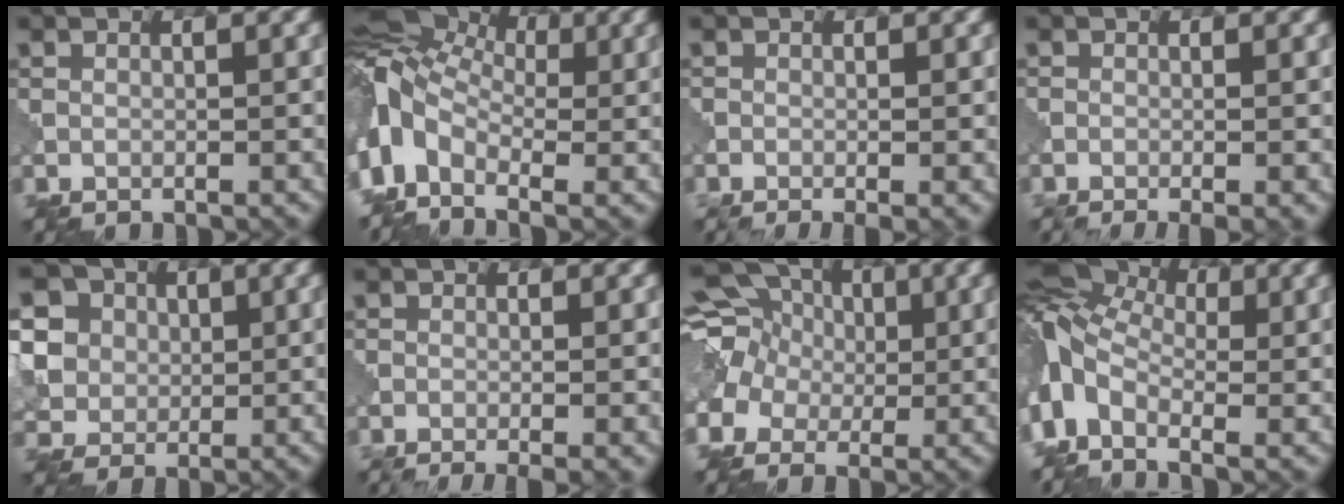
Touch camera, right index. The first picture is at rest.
{"total": 9.1, "force": [0.2, 6.5, 6.3], "torque": [-0.145, 0.006, 0.000]}
{"total": 3.5, "force": [-0.8, 1.6, 3.0], "torque": [-0.019, 0.000, -0.007]}
{"total": 3.7, "force": [-1.1, 1.6, 3.1], "torque": [-0.018, -0.001, -0.011]}
{"total": 9.1, "force": [3.5, 7.8, 3.0], "torque": [-0.095, 0.023, 0.055]}
{"total": 4.2, "force": [-1.4, 1.8, 3.4], "torque": [-0.019, -0.001, -0.015]}
{"total": 11.9, "force": [3.1, 10.4, 4.9], "torque": [-0.142, 0.044, 0.017]}
{"total": 7.7, "force": [0.6, 5.3, 5.6], "torque": [-0.142, 0.006, 0.004]}